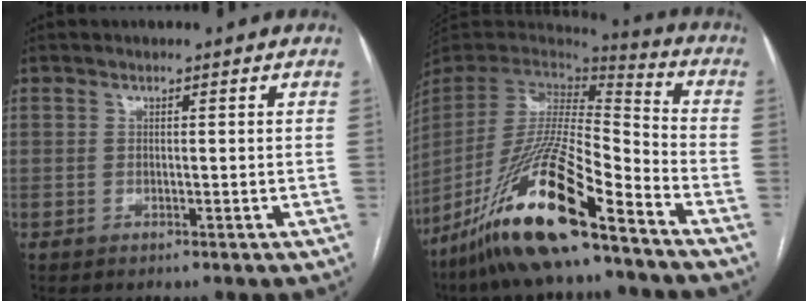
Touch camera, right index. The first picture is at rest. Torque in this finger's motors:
{"motor_torque": [1.12, -1.02, 0.73, 0.21]}